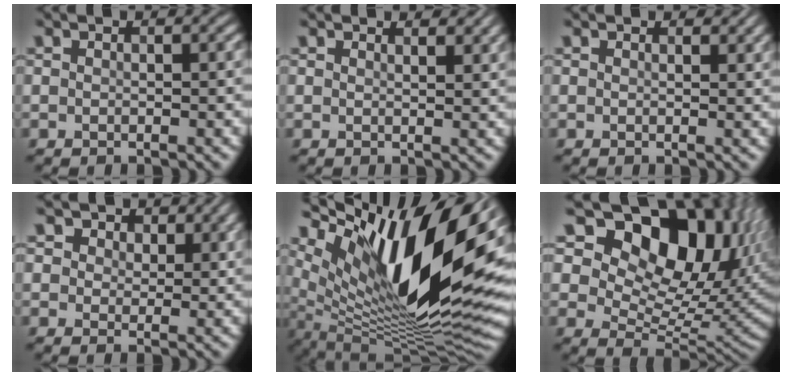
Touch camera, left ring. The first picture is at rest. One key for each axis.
{"total": 1.5, "fx": 1.5, "fy": -0.1, "fz": -0.1, "tx": 0.005, "ty": 0.002, "tz": 0.010}
{"total": 0.9, "fx": 0.7, "fy": -0.4, "fz": -0.4, "tx": 0.007, "ty": 0.001, "tz": 0.006}
{"total": 2.5, "fx": 2.0, "fy": 1.5, "fz": 0.2, "tx": -0.011, "ty": -0.004, "tz": 0.024}
{"total": 17.0, "fx": 6.8, "fy": 5.5, "fz": 14.6, "tx": -0.266, "ty": 0.001, "tz": 0.119}
{"total": 15.2, "fx": 8.3, "fy": 8.7, "fz": 9.3, "tx": -0.150, "ty": 0.011, "tz": 0.133}